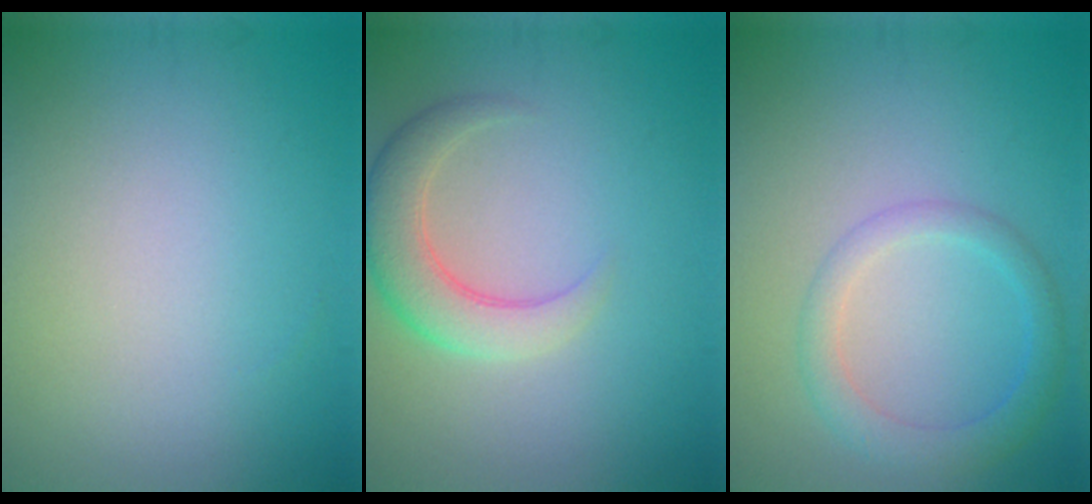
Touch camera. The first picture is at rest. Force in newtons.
{"total": 4.1, "press": 4.1, "slide": 0.6}
{"total": 3.0, "press": 3.0, "slide": 0.2}